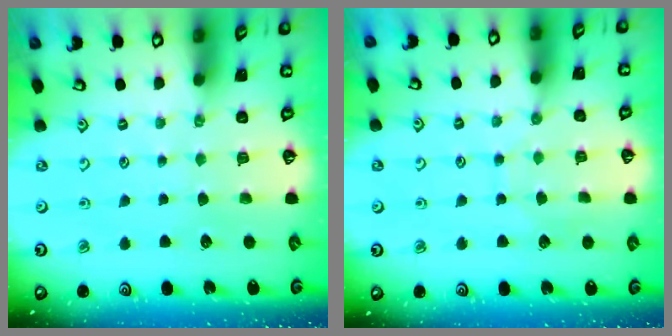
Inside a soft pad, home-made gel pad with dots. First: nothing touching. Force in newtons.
{"total": 6.8, "press": 6.7, "slide": 0.6}